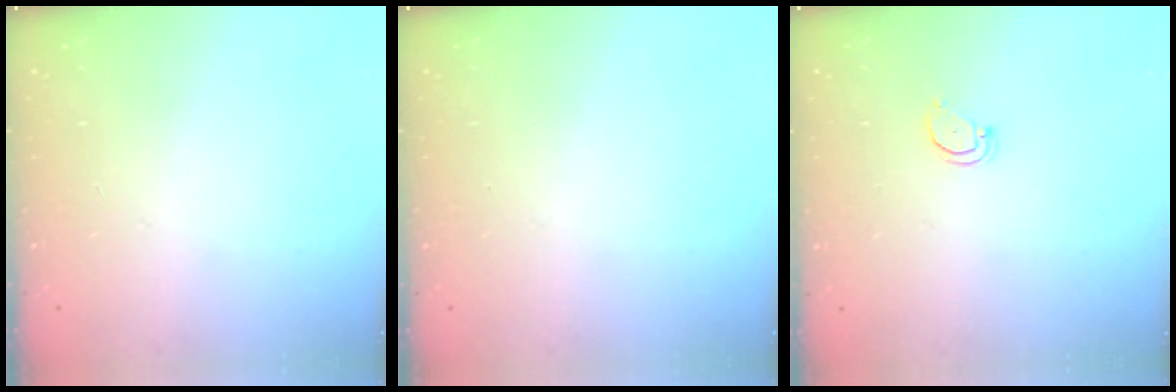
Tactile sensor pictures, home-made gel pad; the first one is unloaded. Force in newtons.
{"total": 0.0}
{"total": 2.4, "press": 2.4, "slide": 0.2}